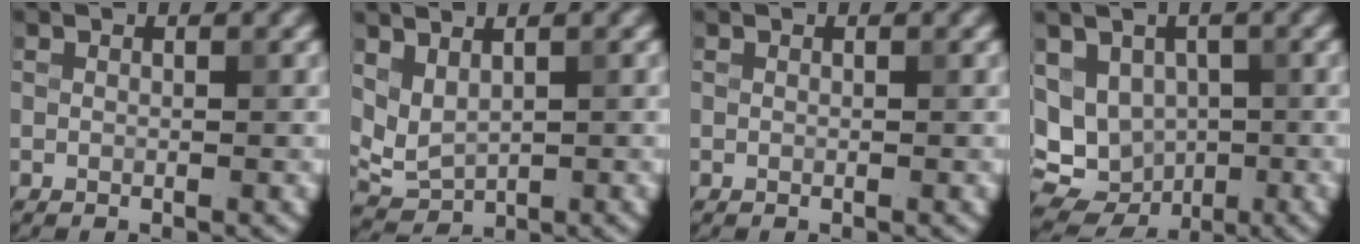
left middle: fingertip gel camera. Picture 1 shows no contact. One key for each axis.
{"total": 2.5, "fx": 1.2, "fy": 1.4, "fz": 1.7, "tx": -0.038, "ty": -0.005, "tz": 0.032}
{"total": 0.0}
{"total": 8.3, "fx": -0.3, "fy": 7.0, "fz": 4.5, "tx": -0.079, "ty": -0.008, "tz": 0.008}